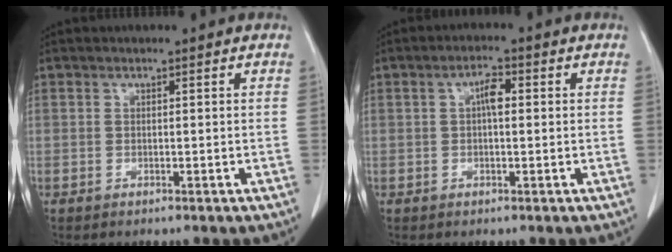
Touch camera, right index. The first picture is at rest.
{"total": 2.9, "force": [0.4, 1.0, 2.7], "torque": [-0.046, 0.009, 0.004]}